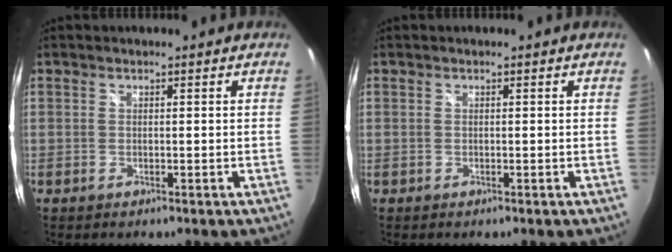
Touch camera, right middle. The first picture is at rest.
{"total": 0.0}